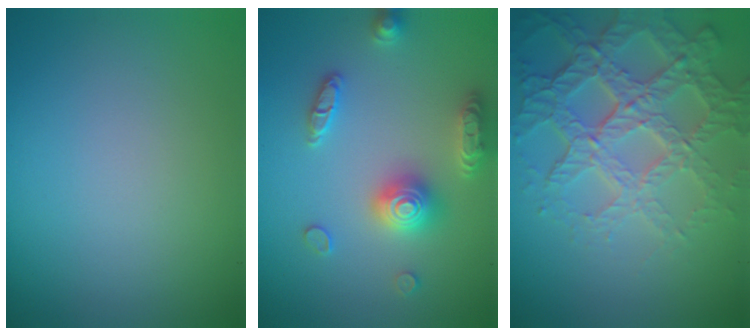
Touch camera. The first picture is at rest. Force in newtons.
{"total": 4.9, "press": 4.8, "slide": 0.8}
{"total": 7.4, "press": 5.2, "slide": 5.2}